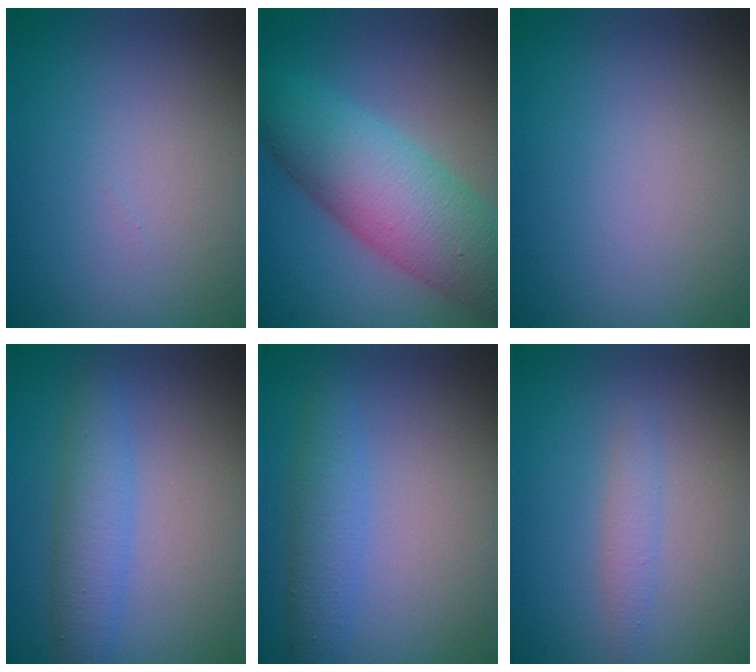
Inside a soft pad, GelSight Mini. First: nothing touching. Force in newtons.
{"total": 8.9, "press": 8.9, "slide": 0.2}
{"total": 0.0}
{"total": 3.3, "press": 3.3, "slide": 0.1}
{"total": 2.8, "press": 2.8, "slide": 0.0}
{"total": 1.3, "press": 1.3, "slide": 0.0}